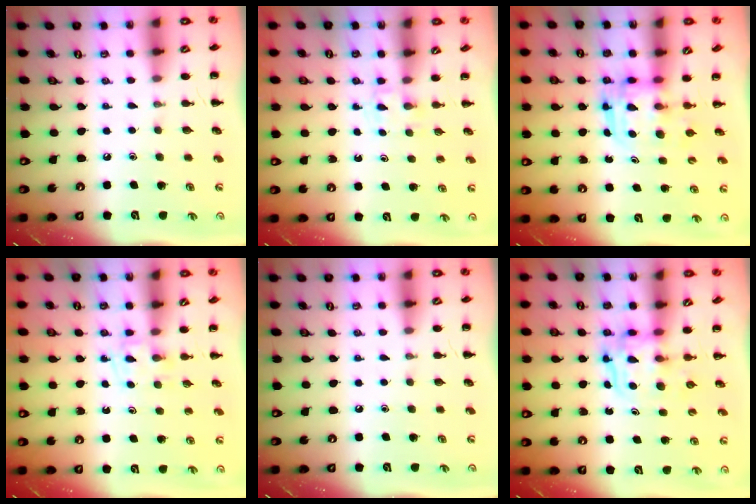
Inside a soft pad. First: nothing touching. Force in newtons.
{"total": 2.3, "press": 2.1, "slide": 0.8}
{"total": 3.0, "press": 3.0, "slide": 0.3}
{"total": 4.5, "press": 4.2, "slide": 1.4}
{"total": 0.0}
{"total": 3.4, "press": 3.3, "slide": 0.3}